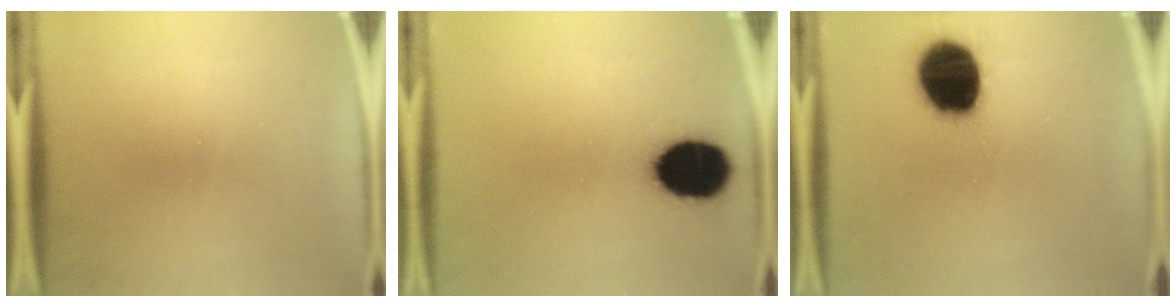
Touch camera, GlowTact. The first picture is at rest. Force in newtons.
{"total": 15.9}
{"total": 19.3}